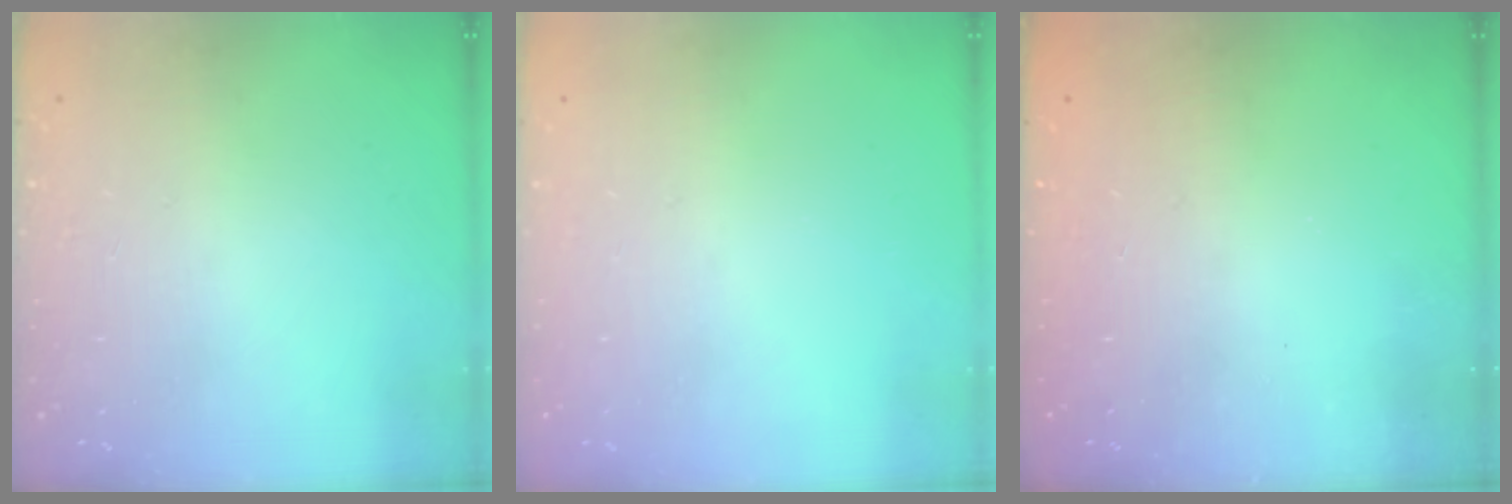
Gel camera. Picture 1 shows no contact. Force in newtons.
{"total": 0.0}
{"total": 2.6, "press": 2.4, "slide": 0.8}